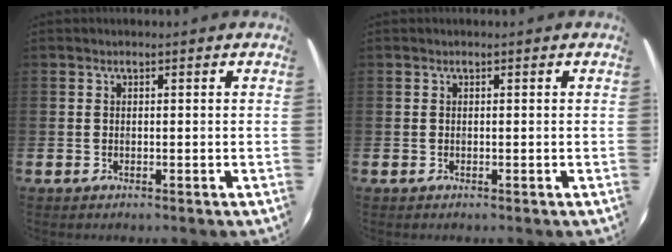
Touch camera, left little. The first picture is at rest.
{"total": 0.0}